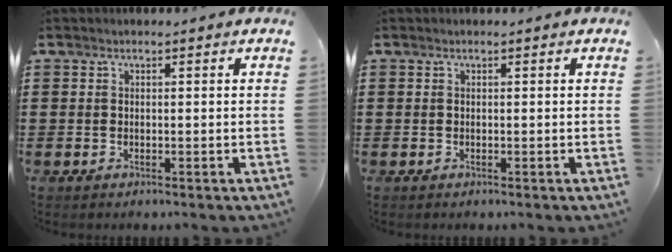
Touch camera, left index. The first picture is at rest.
{"total": 0.0}